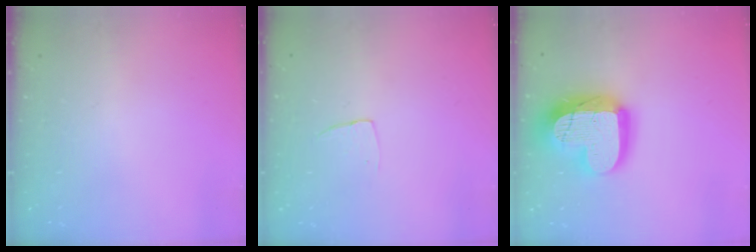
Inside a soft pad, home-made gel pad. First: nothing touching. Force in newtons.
{"total": 4.0, "press": 4.0, "slide": 0.2}
{"total": 21.2, "press": 21.2, "slide": 1.7}